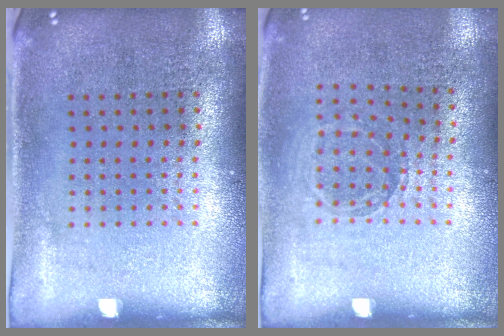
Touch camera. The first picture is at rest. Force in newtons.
{"total": 0.9, "press": 0.9, "slide": 0.2}